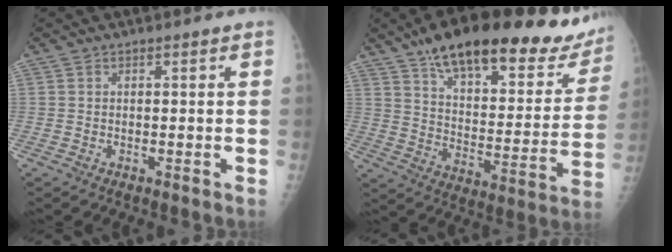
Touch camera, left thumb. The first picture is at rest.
{"total": 30.0, "force": [21.1, 10.2, 18.7], "torque": [-0.239, -0.054, 0.298]}